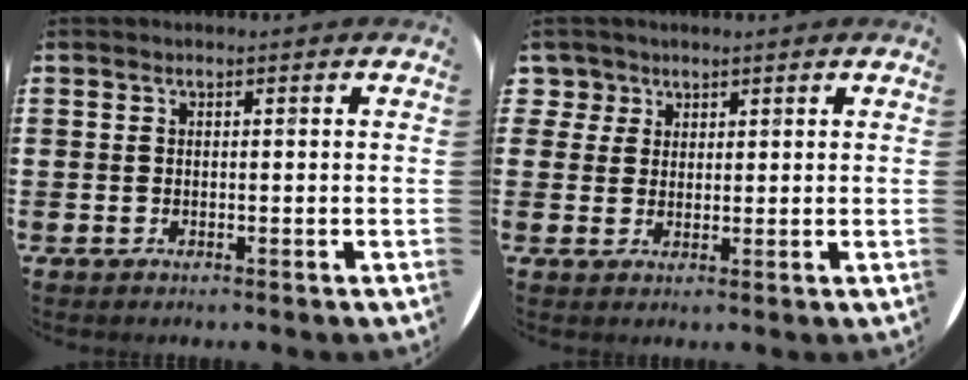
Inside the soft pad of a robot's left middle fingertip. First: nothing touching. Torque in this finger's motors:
{"motor_torque": [0.07, -0.12, -0.45, -0.13]}